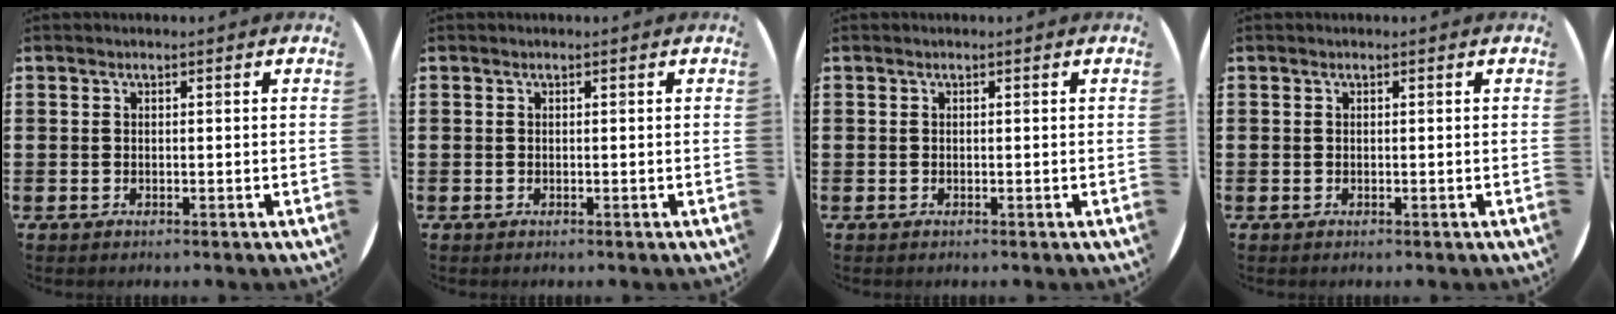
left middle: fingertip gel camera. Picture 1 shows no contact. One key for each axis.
{"total": 0.0}
{"total": 0.0}
{"total": 0.0}